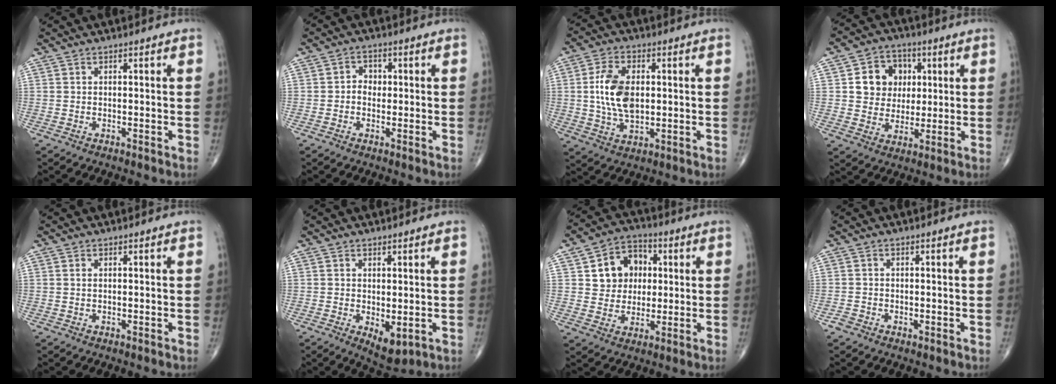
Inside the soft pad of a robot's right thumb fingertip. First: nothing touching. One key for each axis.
{"total": 2.9, "fx": 0.0, "fy": 2.5, "fz": 1.6, "tx": -0.006, "ty": 0.009, "tz": -0.007}
{"total": 10.5, "fx": 0.9, "fy": 6.1, "fz": 8.5, "tx": -0.160, "ty": -0.002, "tz": 0.021}
{"total": 10.1, "fx": 2.3, "fy": 8.7, "fz": 4.5, "tx": -0.025, "ty": -0.001, "tz": 0.037}
{"total": 0.7, "fx": 0.2, "fy": 0.4, "fz": 0.5, "tx": -0.012, "ty": 0.005, "tz": 0.006}
{"total": 4.9, "fx": -0.9, "fy": 2.5, "fz": 4.1, "tx": -0.049, "ty": -0.010, "tz": 0.000}
{"total": 10.8, "fx": 2.4, "fy": 9.0, "fz": 5.4, "tx": -0.042, "ty": 0.005, "tz": 0.037}
{"total": 1.2, "fx": -0.7, "fy": 0.9, "fz": 0.2, "tx": -0.001, "ty": 0.003, "tz": -0.016}